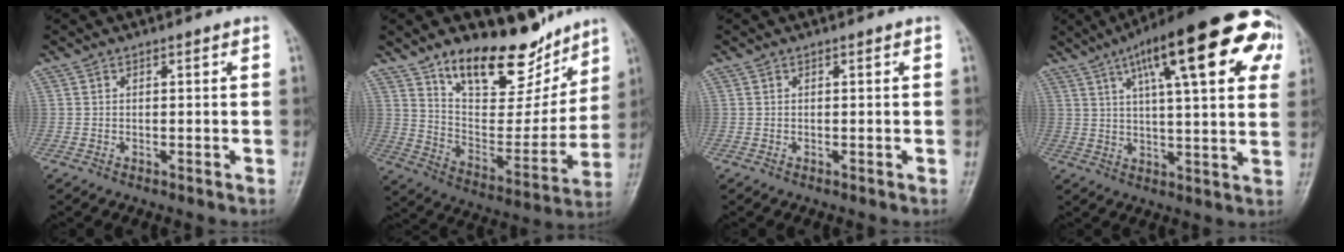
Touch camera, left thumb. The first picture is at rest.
{"total": 20.1, "force": [14.5, 9.1, 10.5], "torque": [-0.102, -0.088, 0.239]}
{"total": 0.0}
{"total": 25.4, "force": [10.7, 7.2, 21.9], "torque": [-0.297, 0.013, 0.147]}